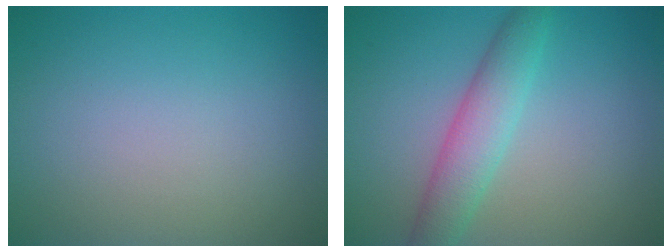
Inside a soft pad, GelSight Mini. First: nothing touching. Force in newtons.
{"total": 3.9, "press": 3.9, "slide": 0.2}